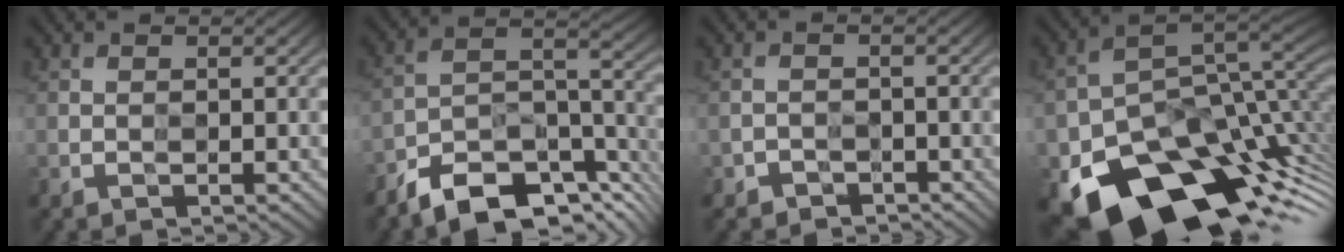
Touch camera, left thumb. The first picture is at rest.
{"total": 10.6, "force": [-9.0, 3.5, 4.5], "torque": [-0.064, 0.001, -0.164]}
{"total": 1.8, "force": [-0.9, 0.6, -1.4], "torque": [0.030, -0.003, -0.018]}
{"total": 16.8, "force": [-6.6, 11.5, 10.4], "torque": [-0.175, -0.047, -0.088]}